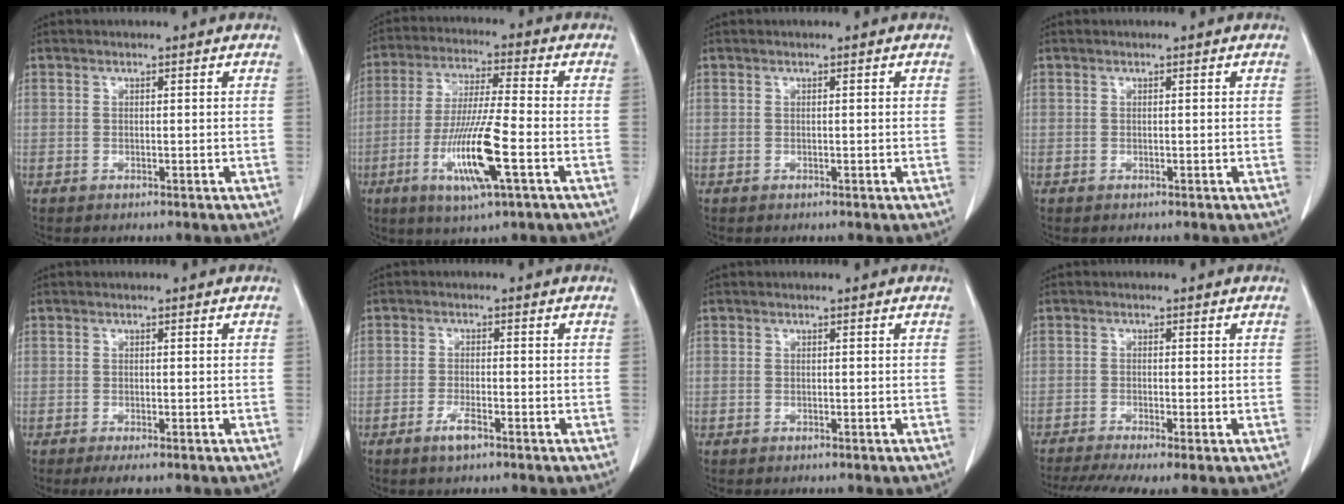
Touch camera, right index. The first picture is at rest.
{"total": 12.6, "force": [-4.3, 0.6, 11.8], "torque": [-0.233, -0.020, -0.079]}
{"total": 0.0}
{"total": 0.0}
{"total": 2.1, "force": [-1.3, 0.4, 1.6], "torque": [-0.026, -0.005, -0.019]}
{"total": 2.9, "force": [-1.9, 0.5, 2.1], "torque": [-0.043, -0.001, -0.035]}
{"total": 0.0}
{"total": 8.3, "force": [-6.0, 0.9, 5.7], "torque": [-0.096, -0.011, -0.099]}